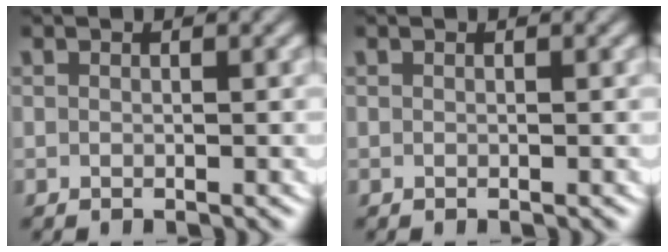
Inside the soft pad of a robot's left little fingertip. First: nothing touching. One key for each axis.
{"total": 0.0}